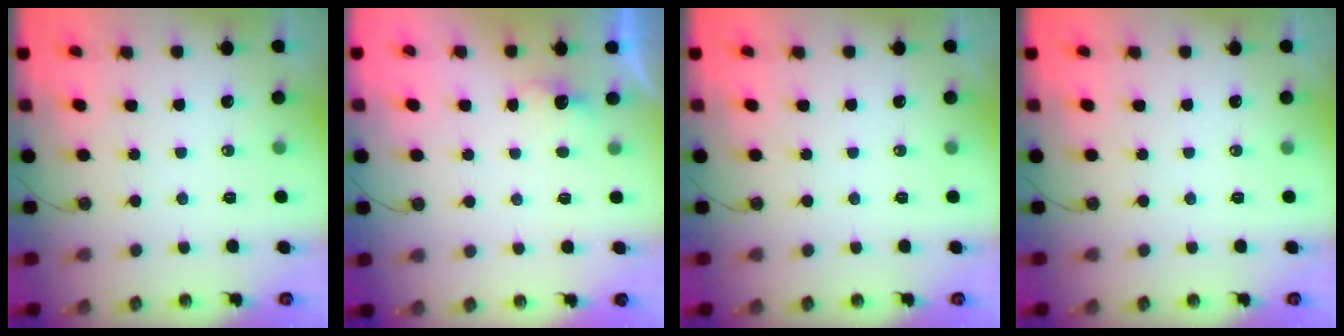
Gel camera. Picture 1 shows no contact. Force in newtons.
{"total": 2.2, "press": 2.0, "slide": 0.8}
{"total": 0.0}
{"total": 0.0}